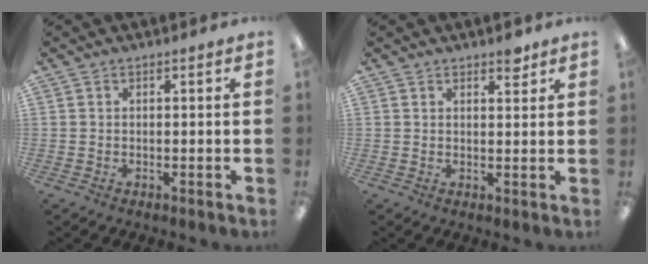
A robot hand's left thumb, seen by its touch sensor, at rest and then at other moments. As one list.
[{"total": 3.0, "force": [2.4, 1.1, 1.3], "torque": [-0.005, -0.013, 0.039]}]